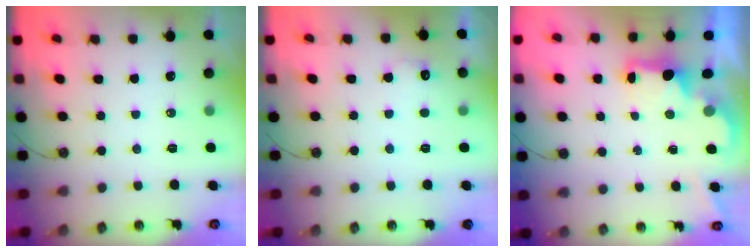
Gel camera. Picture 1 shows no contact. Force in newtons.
{"total": 5.8, "press": 5.7, "slide": 1.3}
{"total": 2.1, "press": 1.9, "slide": 0.8}